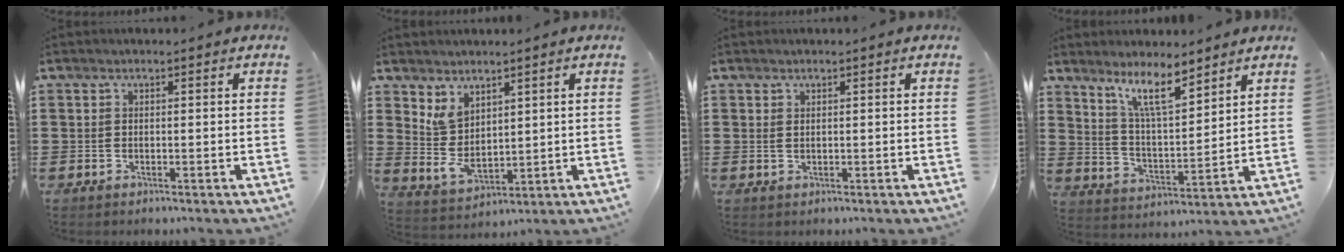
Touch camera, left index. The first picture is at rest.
{"total": 5.1, "force": [3.0, 3.0, 2.9], "torque": [-0.074, -0.008, 0.057]}
{"total": 0.6, "force": [0.2, 0.3, 0.5], "torque": [-0.012, 0.003, 0.003]}
{"total": 8.9, "force": [6.8, 1.8, 5.5], "torque": [-0.117, -0.023, 0.121]}